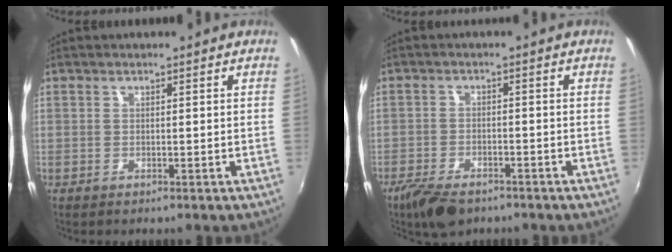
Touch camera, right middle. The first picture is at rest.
{"total": 8.0, "force": [-6.0, 3.4, 4.1], "torque": [-0.107, -0.018, -0.108]}